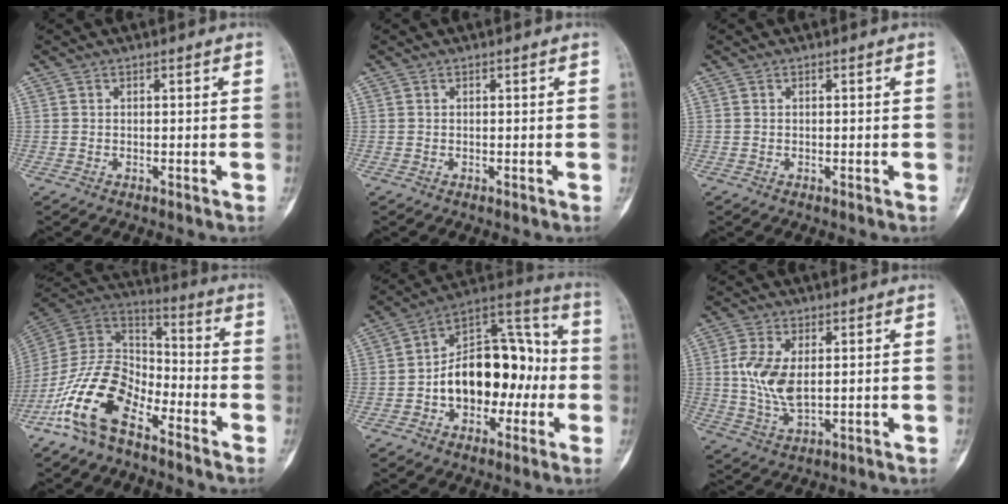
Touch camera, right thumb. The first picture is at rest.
{"total": 0.0}
{"total": 0.0}
{"total": 16.1, "force": [-9.3, 8.3, 10.1], "torque": [-0.180, 0.076, -0.188]}
{"total": 19.4, "force": [-2.5, 12.2, 14.9], "torque": [-0.185, 0.056, -0.042]}
{"total": 8.6, "force": [1.0, 4.5, 7.3], "torque": [-0.152, -0.009, 0.026]}